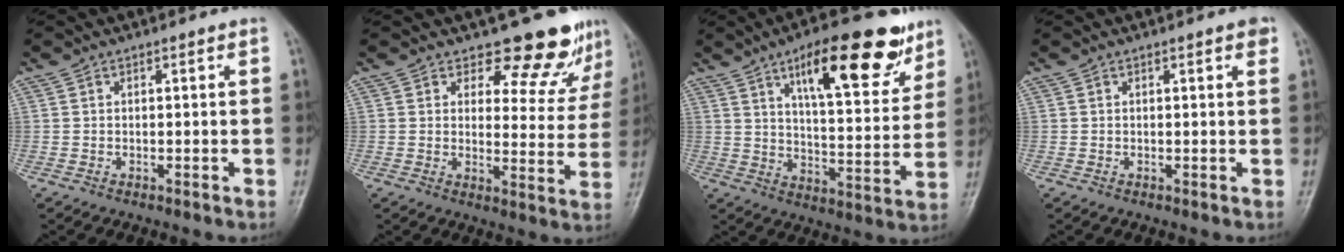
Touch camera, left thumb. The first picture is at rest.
{"total": 10.7, "force": [9.4, 4.3, 2.7], "torque": [0.009, -0.079, 0.105]}
{"total": 19.9, "force": [11.5, 6.9, 14.7], "torque": [-0.173, -0.046, 0.176]}
{"total": 1.6, "force": [0.9, 0.5, 1.3], "torque": [-0.015, -0.001, 0.008]}